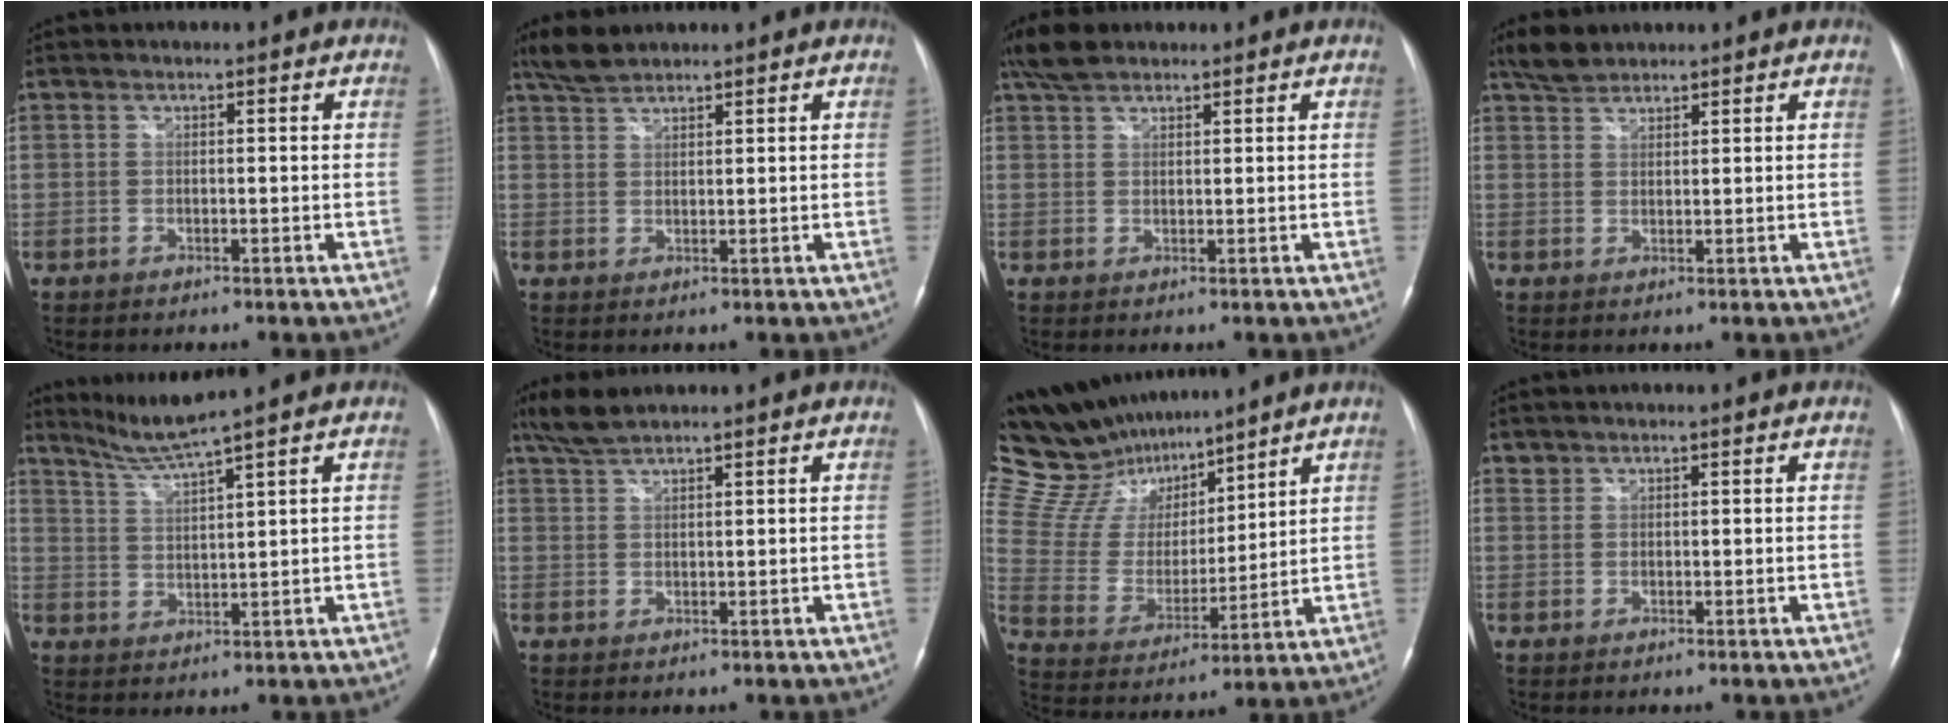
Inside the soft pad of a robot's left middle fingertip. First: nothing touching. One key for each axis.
{"total": 3.3, "fx": 3.1, "fy": 0.6, "fz": 0.9, "tx": -0.024, "ty": 0.010, "tz": 0.062}
{"total": 4.4, "fx": 3.6, "fy": 1.7, "fz": 1.9, "tx": -0.046, "ty": 0.018, "tz": 0.073}
{"total": 3.4, "fx": 3.1, "fy": 1.2, "fz": 0.8, "tx": -0.022, "ty": 0.011, "tz": 0.060}
{"total": 5.2, "fx": 4.4, "fy": -2.2, "fz": 1.5, "tx": -0.038, "ty": -0.015, "tz": 0.095}
{"total": 3.8, "fx": 3.3, "fy": 0.3, "fz": 1.8, "tx": -0.047, "ty": 0.012, "tz": 0.072}
{"total": 15.6, "fx": 13.5, "fy": 5.4, "fz": 5.8, "tx": -0.121, "ty": 0.022, "tz": 0.257}
{"total": 0.9, "fx": 0.8, "fy": 0.4, "fz": -0.1, "tx": 0.005, "ty": 0.005, "tz": 0.014}